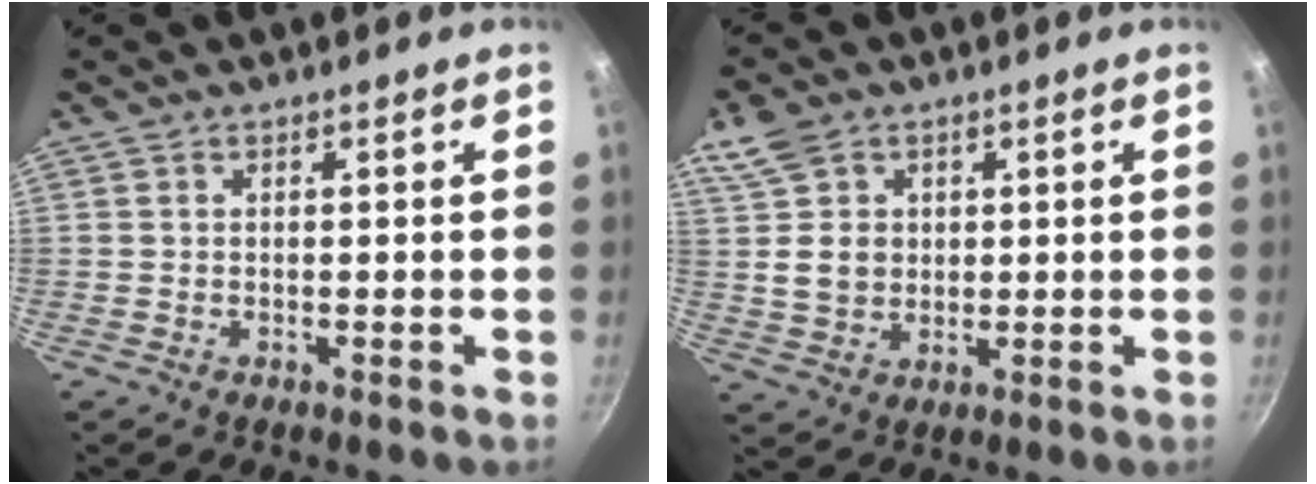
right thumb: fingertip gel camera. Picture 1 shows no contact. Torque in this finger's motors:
{"motor_torque": [-0.21, 0.26, 0.16, -0.08, 0.08]}